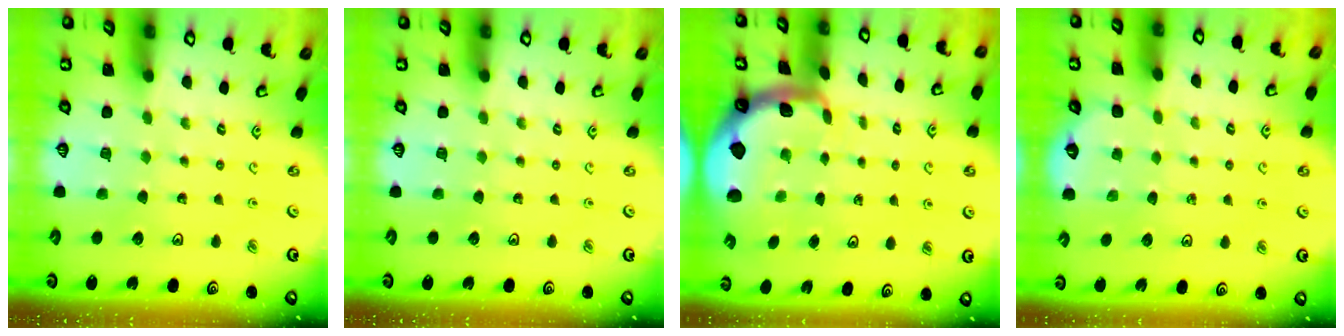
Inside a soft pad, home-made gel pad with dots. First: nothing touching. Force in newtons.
{"total": 0.0}
{"total": 1.7, "press": 1.7, "slide": 0.4}
{"total": 1.6, "press": 1.5, "slide": 0.5}